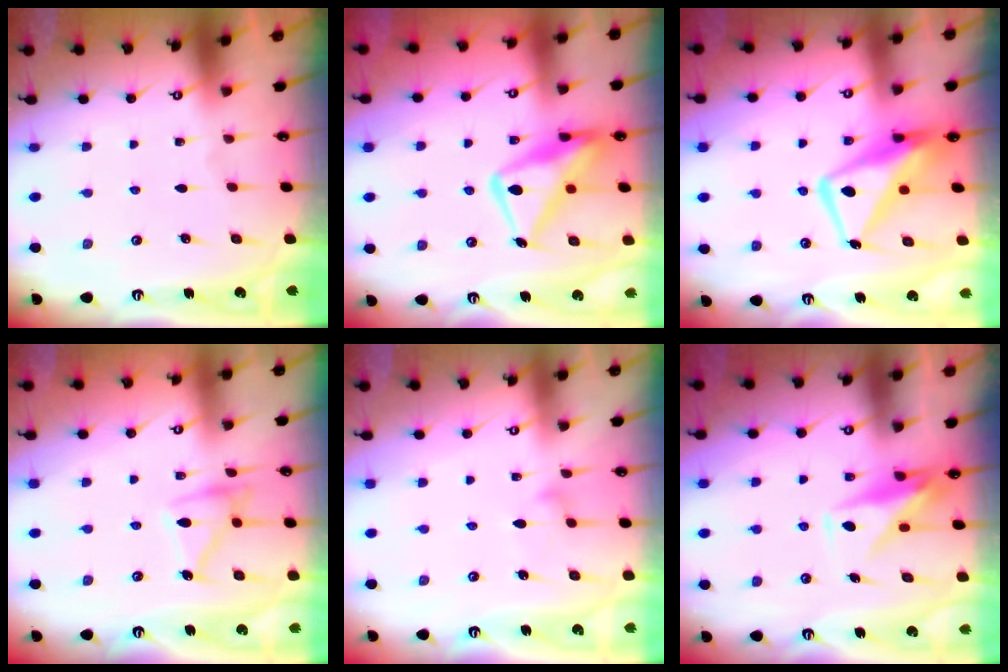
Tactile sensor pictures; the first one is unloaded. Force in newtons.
{"total": 16.1, "press": 16.1, "slide": 1.5}
{"total": 13.1, "press": 12.9, "slide": 2.0}
{"total": 13.7, "press": 13.7, "slide": 0.9}
{"total": 8.4, "press": 8.4, "slide": 0.5}
{"total": 10.1, "press": 10.0, "slide": 1.2}